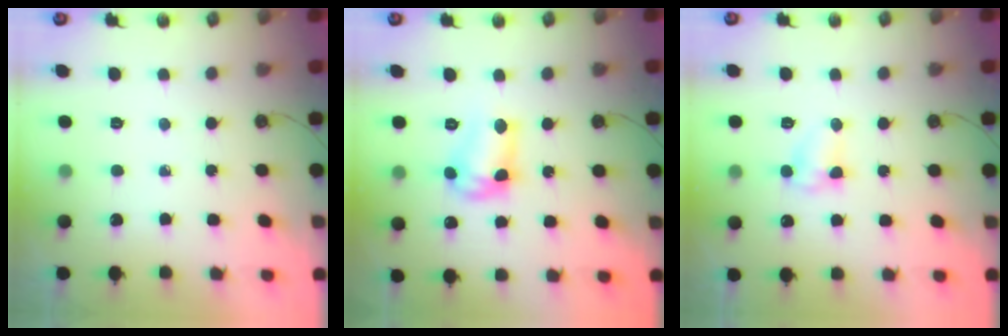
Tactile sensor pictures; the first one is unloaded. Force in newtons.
{"total": 11.7, "press": 11.6, "slide": 0.7}
{"total": 6.1, "press": 6.1, "slide": 0.6}